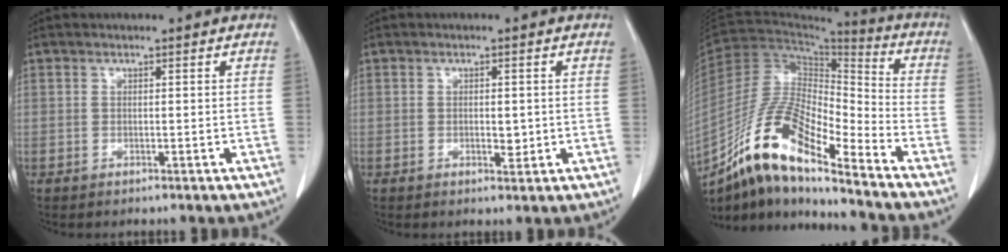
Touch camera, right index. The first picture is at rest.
{"total": 1.9, "force": [-0.1, 0.9, 1.7], "torque": [-0.028, -0.001, 0.004]}
{"total": 16.9, "force": [-12.0, 2.9, 11.6], "torque": [-0.220, 0.005, -0.217]}